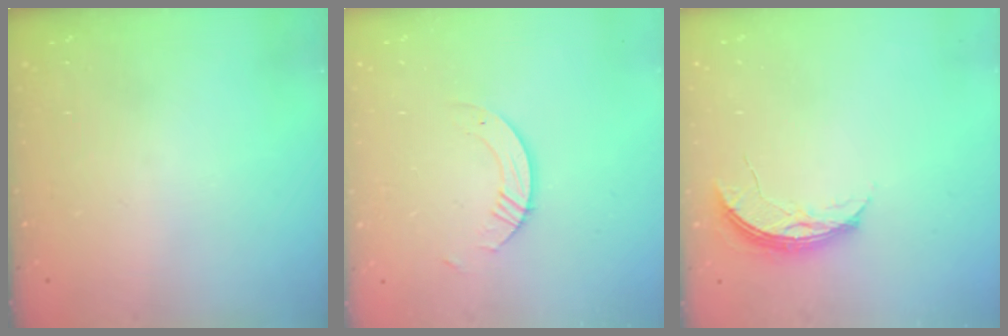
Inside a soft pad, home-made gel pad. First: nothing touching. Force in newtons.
{"total": 3.7, "press": 3.7, "slide": 0.3}
{"total": 5.6, "press": 5.6, "slide": 0.5}